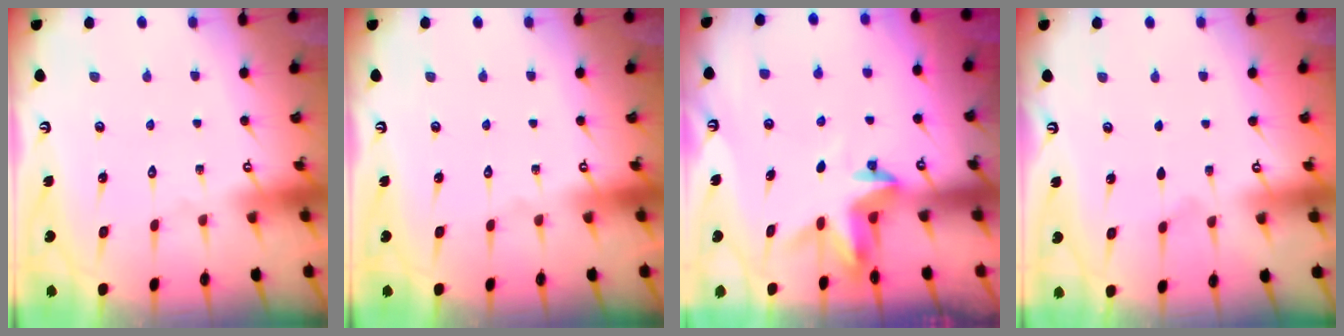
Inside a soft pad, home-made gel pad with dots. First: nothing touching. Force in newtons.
{"total": 0.0}
{"total": 3.4, "press": 3.4, "slide": 0.2}
{"total": 2.7, "press": 2.3, "slide": 1.6}